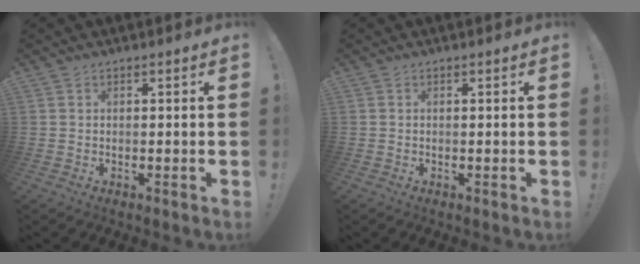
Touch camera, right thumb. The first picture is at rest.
{"total": 0.0}